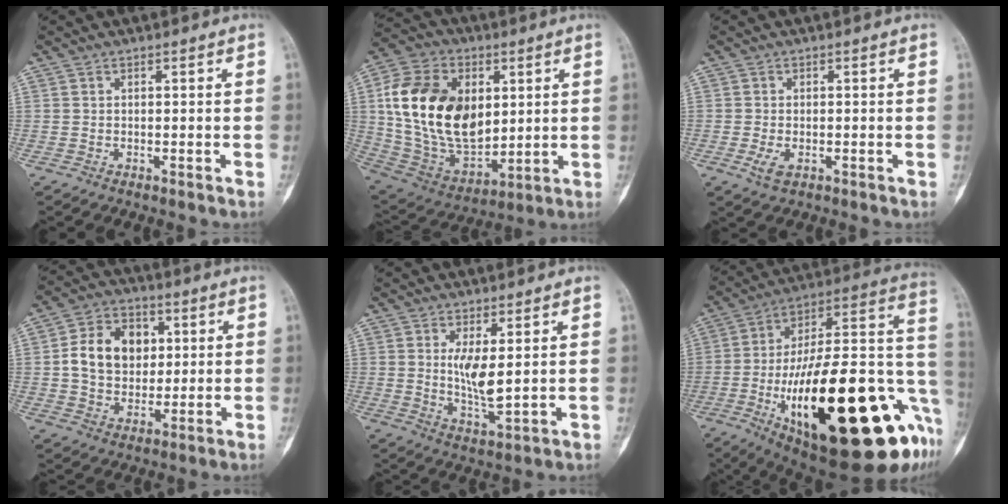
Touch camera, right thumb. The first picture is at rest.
{"total": 24.3, "force": [4.3, 15.8, 17.9], "torque": [-0.316, -0.018, 0.089]}
{"total": 2.8, "force": [-0.8, 1.6, 2.2], "torque": [-0.044, -0.004, -0.015]}
{"total": 12.5, "force": [1.9, 9.6, 7.8], "torque": [-0.098, 0.005, 0.031]}
{"total": 6.4, "force": [1.4, 1.9, 5.9], "torque": [-0.108, -0.027, 0.034]}
{"total": 40.5, "force": [-12.6, 13.8, 35.9], "torque": [-0.465, 0.034, -0.188]}